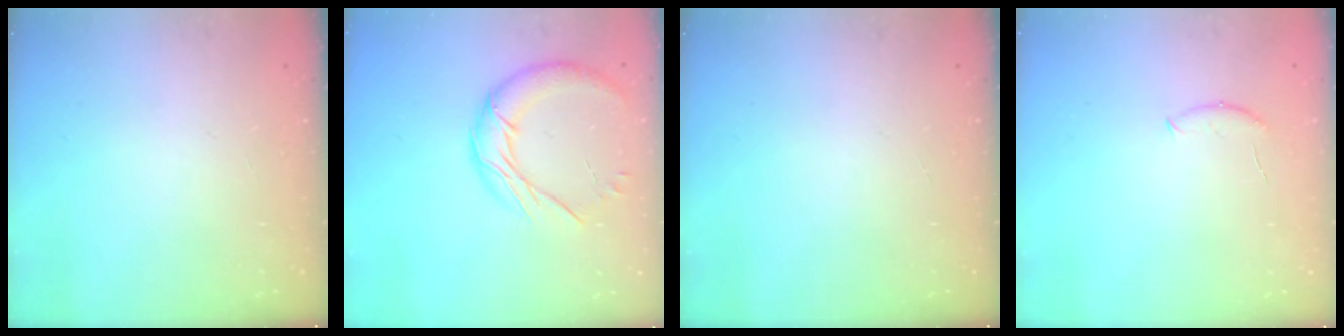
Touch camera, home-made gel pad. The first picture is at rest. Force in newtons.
{"total": 13.2, "press": 13.2, "slide": 1.2}
{"total": 0.0}
{"total": 5.9, "press": 5.9, "slide": 0.9}